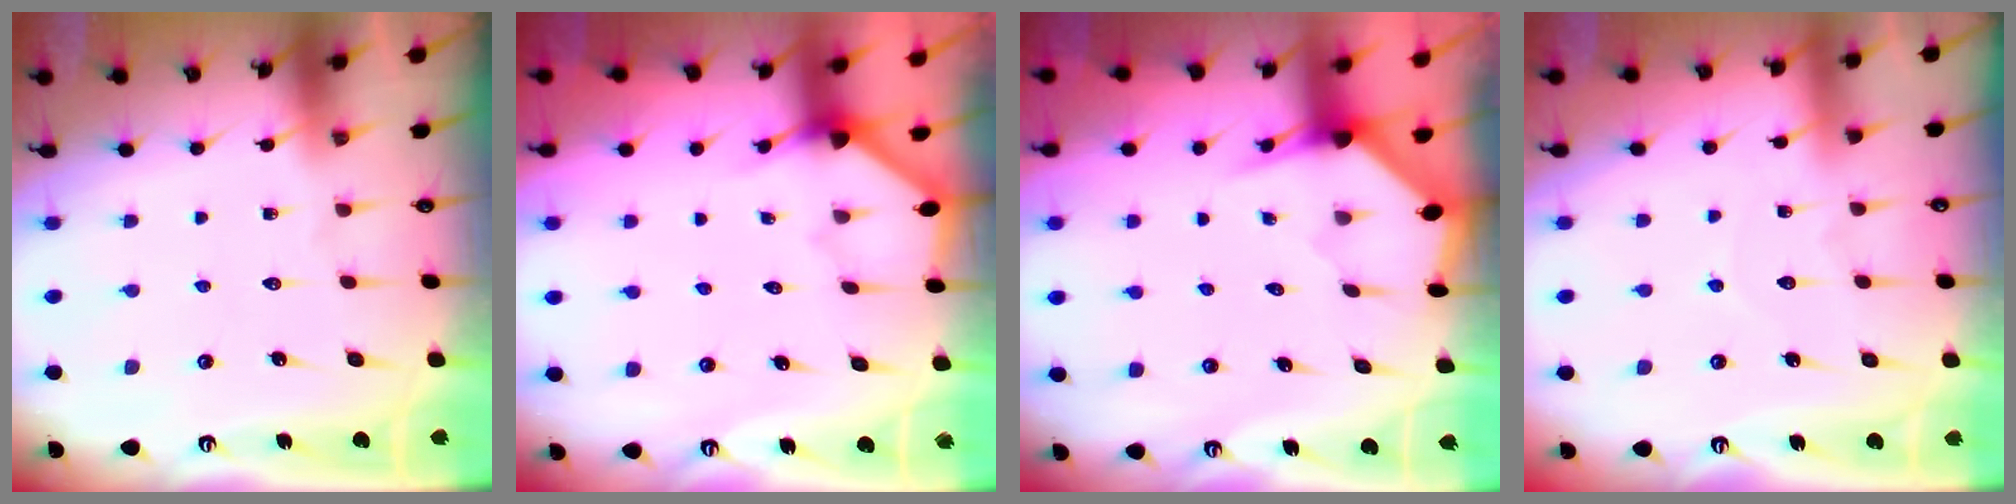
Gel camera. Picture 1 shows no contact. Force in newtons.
{"total": 2.9, "press": 2.8, "slide": 0.4}
{"total": 2.9, "press": 2.9, "slide": 0.2}
{"total": 3.2, "press": 3.2, "slide": 0.3}